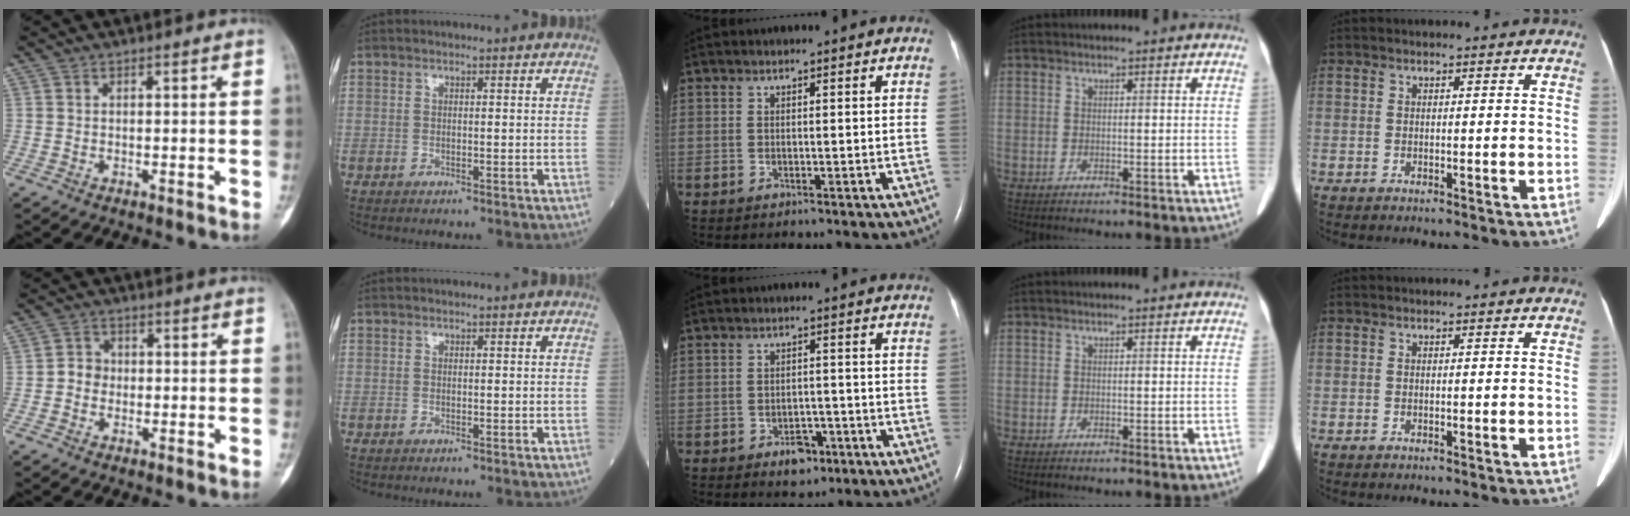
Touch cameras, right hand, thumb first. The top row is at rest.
{"thumb": {"total": 3.2, "force": [-0.5, 2.8, 1.3], "torque": [-0.007, 0.009, -0.017]}, "middle": {"total": 3.8, "force": [-2.3, 2.3, 1.9], "torque": [-0.023, 0.005, -0.027]}}